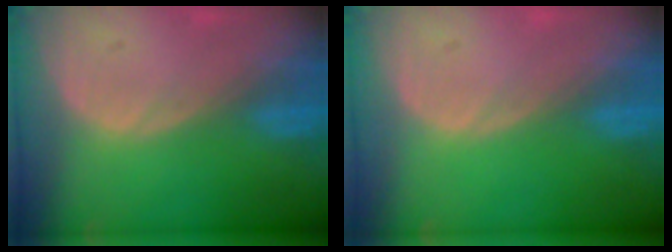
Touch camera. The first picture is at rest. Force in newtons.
{"total": 0.0}